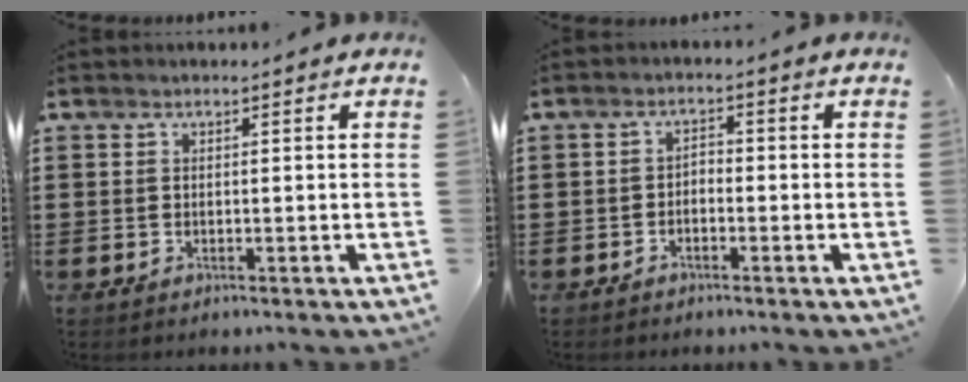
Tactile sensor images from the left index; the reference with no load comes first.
{"total": 1.6, "force": [-1.5, 0.4, 0.5], "torque": [-0.014, 0.003, -0.031]}